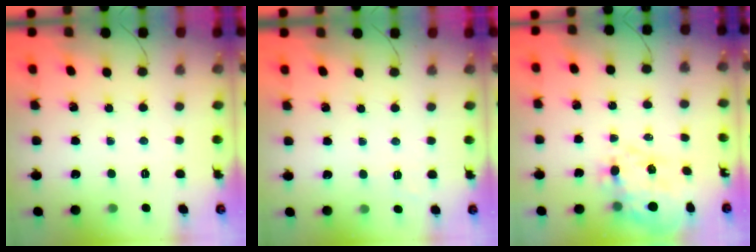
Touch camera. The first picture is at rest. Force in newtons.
{"total": 3.9, "press": 3.7, "slide": 1.4}
{"total": 11.4, "press": 10.9, "slide": 3.1}